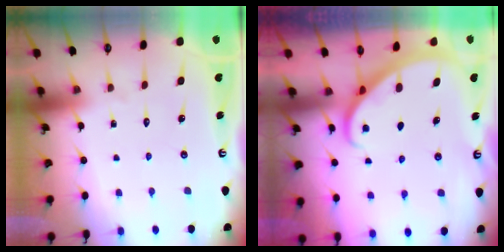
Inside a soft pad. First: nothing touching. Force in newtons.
{"total": 2.2, "press": 2.2, "slide": 0.1}